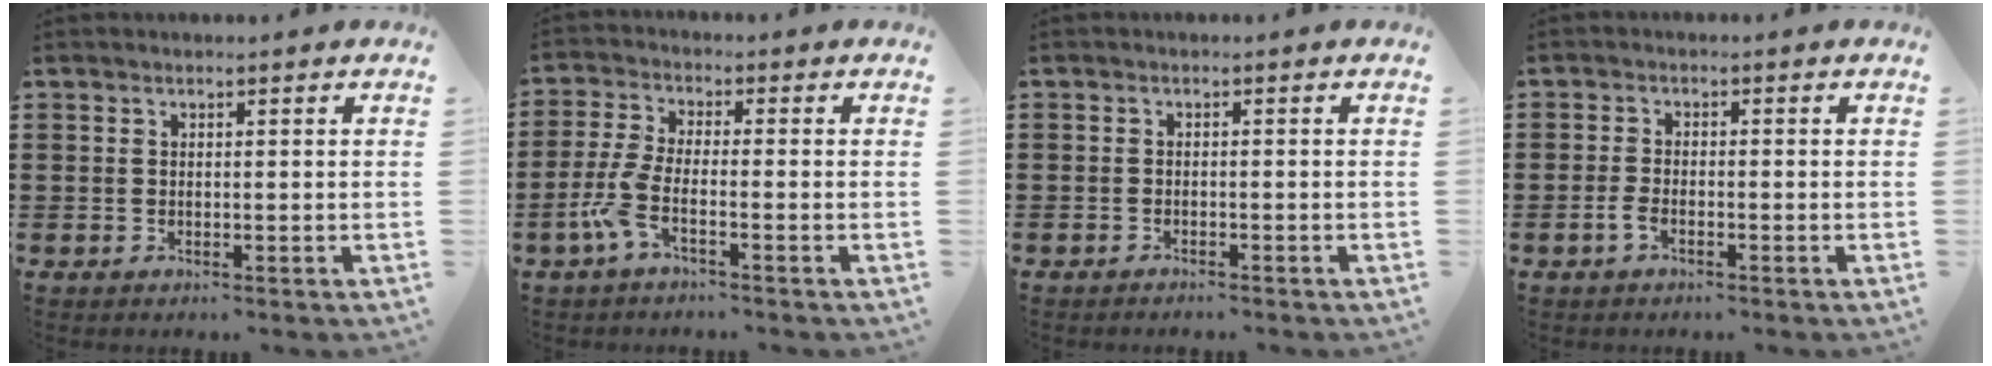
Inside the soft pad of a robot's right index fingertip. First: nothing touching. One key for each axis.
{"total": 5.3, "fx": -2.7, "fy": 1.1, "fz": 4.4, "tx": -0.111, "ty": -0.014, "tz": -0.055}
{"total": 0.6, "fx": -0.6, "fy": 0.0, "fz": 0.0, "tx": -0.001, "ty": 0.001, "tz": -0.013}
{"total": 2.0, "fx": -1.2, "fy": 0.7, "fz": 1.5, "tx": -0.035, "ty": -0.002, "tz": -0.024}